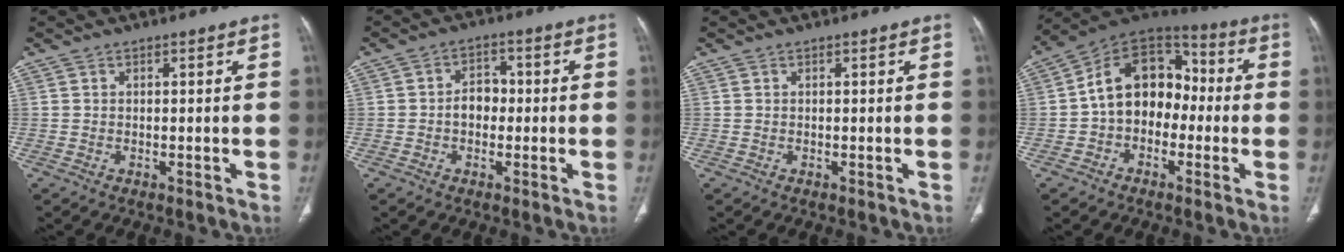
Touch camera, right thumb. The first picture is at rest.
{"total": 4.5, "force": [-0.6, 3.5, 2.8], "torque": [-0.027, 0.017, -0.018]}
{"total": 0.0}
{"total": 14.6, "force": [-1.2, 10.7, 9.9], "torque": [-0.123, 0.052, -0.036]}